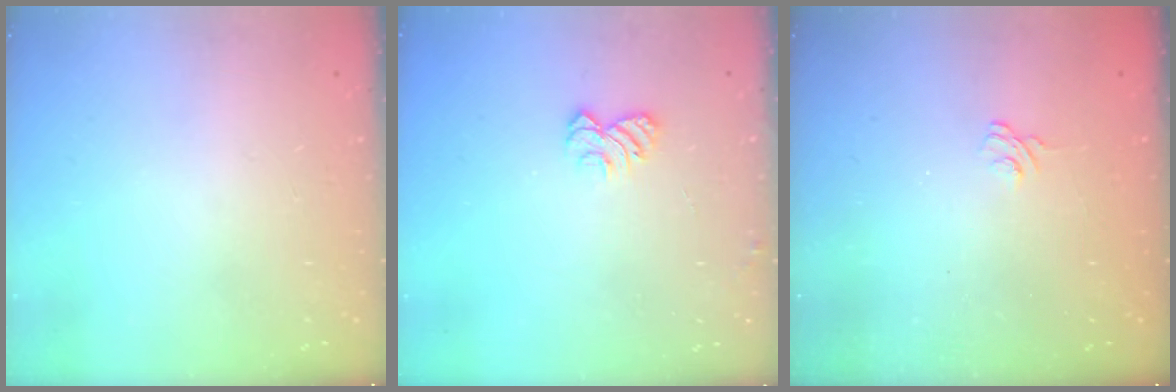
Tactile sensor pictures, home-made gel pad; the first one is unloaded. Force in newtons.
{"total": 5.2, "press": 5.1, "slide": 0.5}
{"total": 2.5, "press": 2.1, "slide": 1.3}